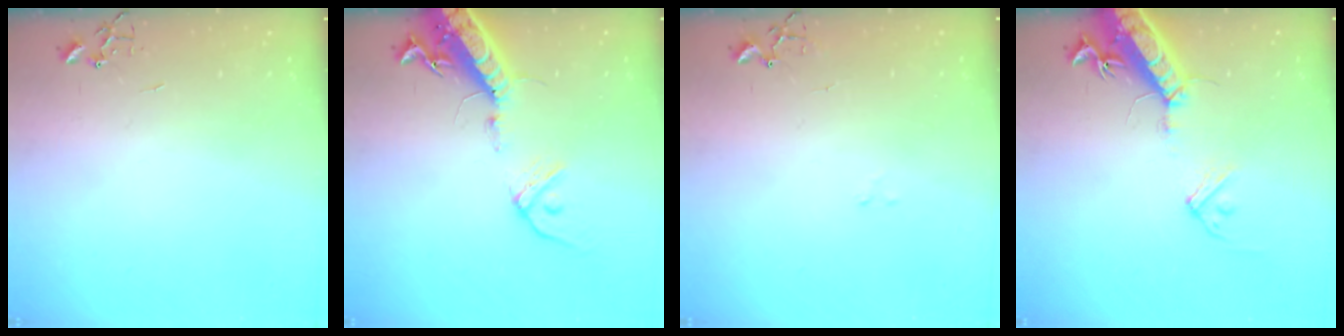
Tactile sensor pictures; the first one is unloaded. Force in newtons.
{"total": 16.2, "press": 15.8, "slide": 3.4}
{"total": 8.6, "press": 8.5, "slide": 0.7}
{"total": 17.3, "press": 16.8, "slide": 3.9}